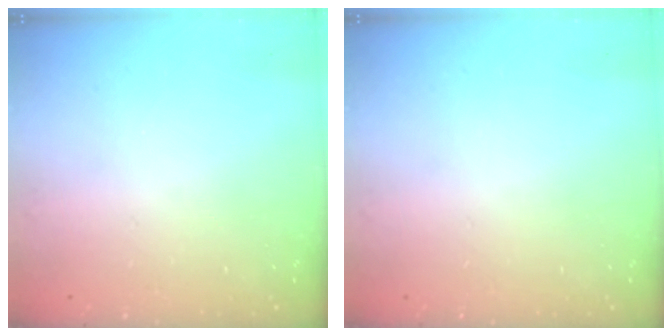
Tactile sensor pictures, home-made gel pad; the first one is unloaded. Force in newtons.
{"total": 0.0}